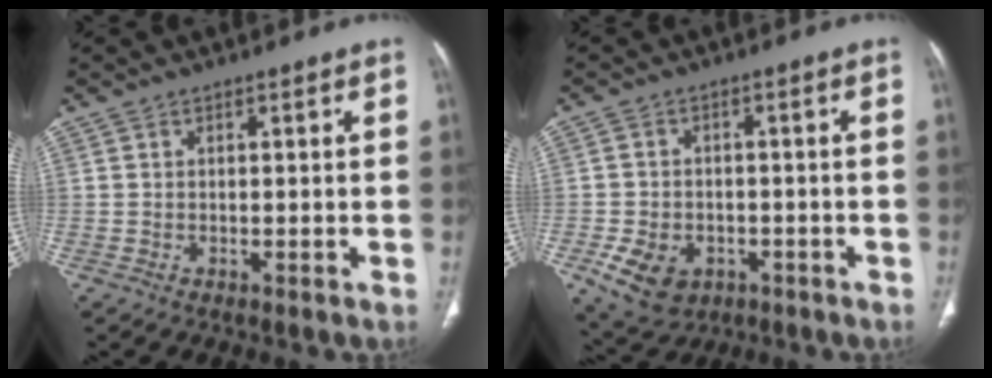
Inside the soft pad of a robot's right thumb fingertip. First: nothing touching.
{"total": 9.7, "force": [-4.0, 7.1, 5.2], "torque": [-0.089, 0.017, -0.053]}